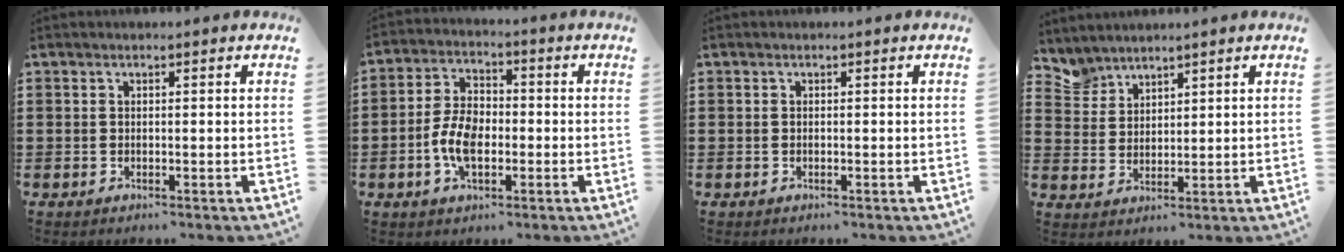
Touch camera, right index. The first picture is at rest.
{"total": 7.0, "force": [-1.8, 4.1, 5.3], "torque": [-0.123, 0.005, -0.038]}
{"total": 0.0}
{"total": 3.5, "force": [3.1, 1.4, -0.5], "torque": [-0.007, -0.003, 0.061]}